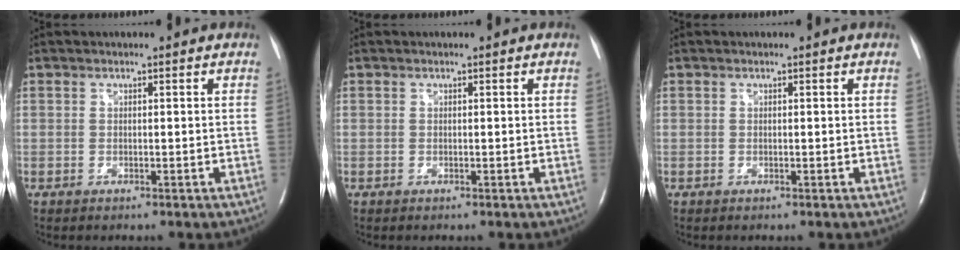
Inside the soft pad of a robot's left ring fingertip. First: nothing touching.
{"total": 0.0}
{"total": 0.0}